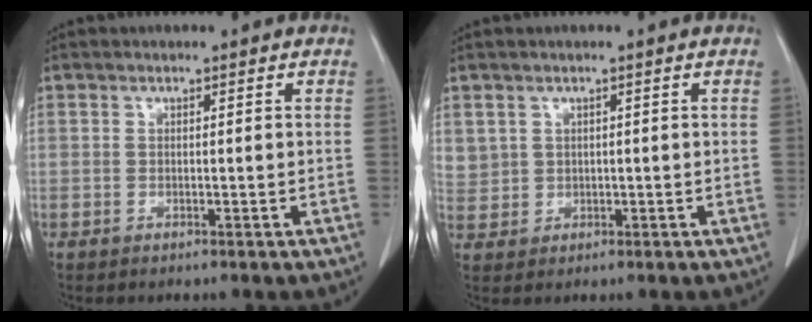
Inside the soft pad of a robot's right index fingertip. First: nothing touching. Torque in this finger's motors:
{"motor_torque": [0.35, 0.26, 0.18, 0.06]}